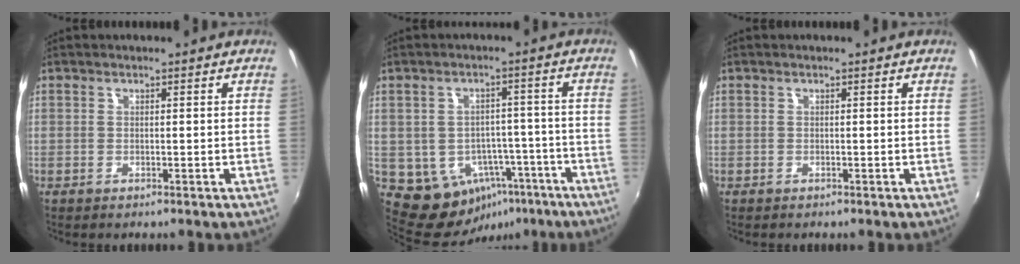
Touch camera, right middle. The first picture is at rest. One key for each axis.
{"total": 11.1, "fx": -5.3, "fy": 8.9, "fz": 4.1, "tx": -0.080, "ty": 0.029, "tz": -0.034}
{"total": 0.0}